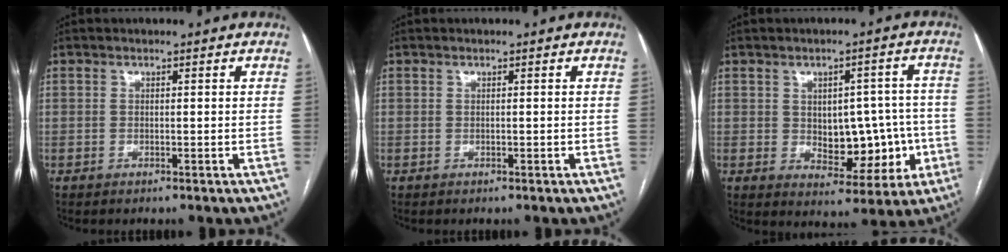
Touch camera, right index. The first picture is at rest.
{"total": 0.0}
{"total": 10.5, "force": [-1.2, 6.1, 8.5], "torque": [-0.089, 0.024, 0.001]}